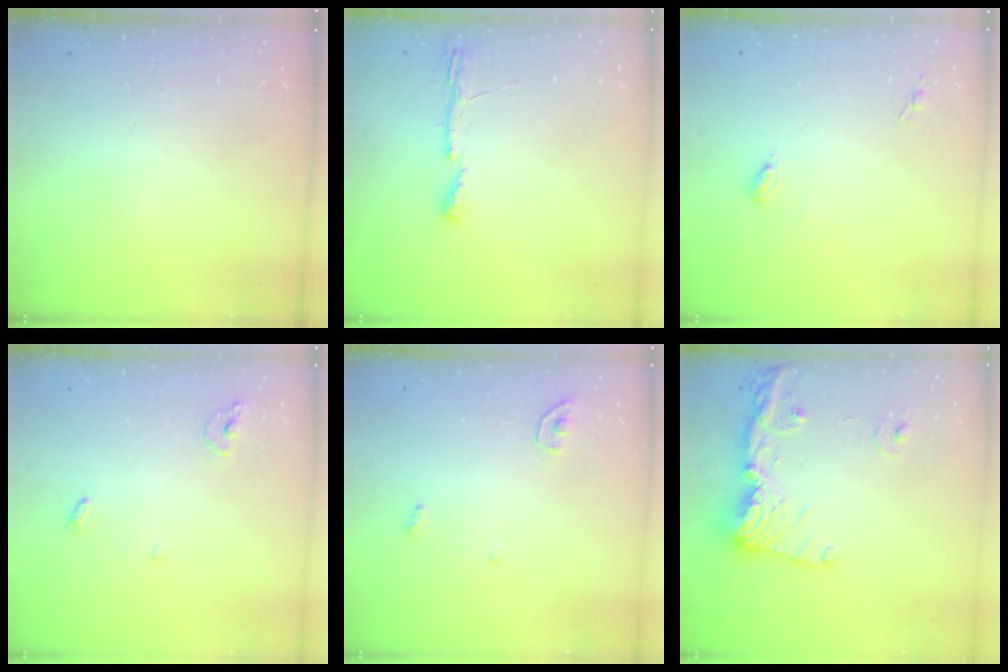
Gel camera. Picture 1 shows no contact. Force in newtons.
{"total": 4.3, "press": 4.2, "slide": 0.6}
{"total": 4.6, "press": 4.6, "slide": 0.4}
{"total": 5.0, "press": 5.0, "slide": 0.4}
{"total": 4.3, "press": 4.3, "slide": 0.4}
{"total": 16.5, "press": 16.4, "slide": 2.1}